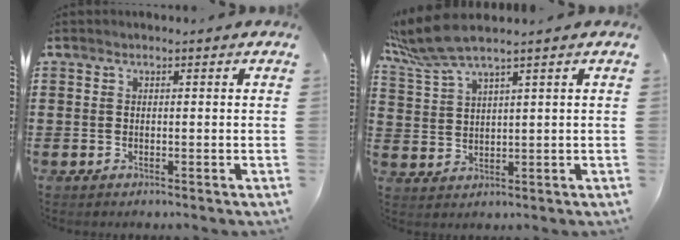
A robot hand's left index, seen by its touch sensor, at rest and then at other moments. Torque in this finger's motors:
{"motor_torque": [1.19, -0.95, 0.67, 0.21]}